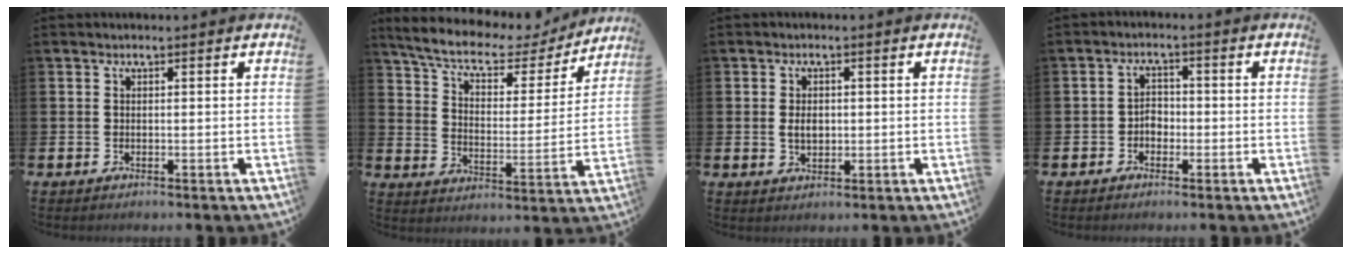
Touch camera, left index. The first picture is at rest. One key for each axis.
{"total": 8.1, "fx": 7.1, "fy": 2.5, "fz": 3.1, "tx": -0.081, "ty": -0.054, "tz": 0.115}
{"total": 2.6, "fx": 0.2, "fy": 1.8, "fz": 1.9, "tx": -0.018, "ty": -0.001, "tz": -0.002}
{"total": 2.2, "fx": -1.1, "fy": 1.7, "fz": 1.0, "tx": -0.016, "ty": 0.006, "tz": -0.027}